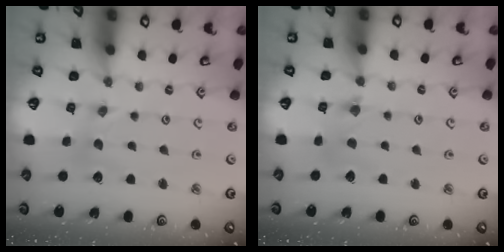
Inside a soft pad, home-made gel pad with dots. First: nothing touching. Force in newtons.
{"total": 2.4, "press": 2.4, "slide": 0.4}